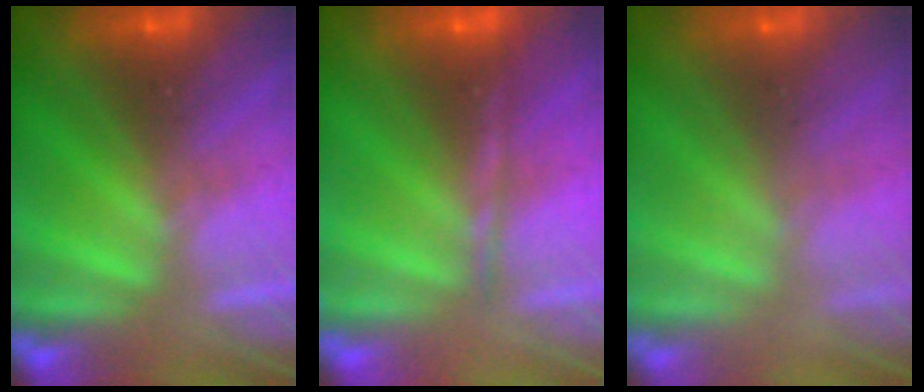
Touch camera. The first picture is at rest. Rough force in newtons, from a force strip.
{"total": 1.7}
{"total": 9.1}